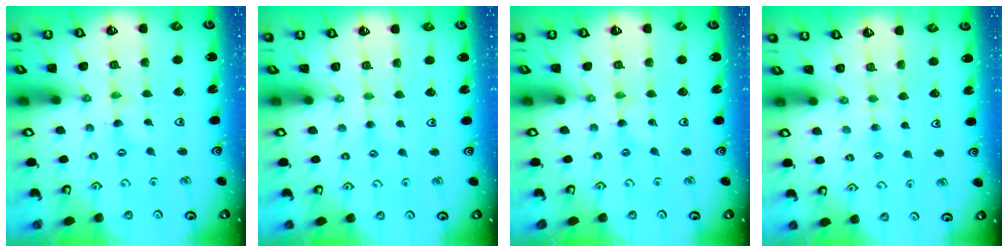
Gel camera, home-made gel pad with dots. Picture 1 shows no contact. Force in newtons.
{"total": 2.2, "press": 2.2, "slide": 0.4}
{"total": 0.0}
{"total": 2.3, "press": 2.2, "slide": 0.4}